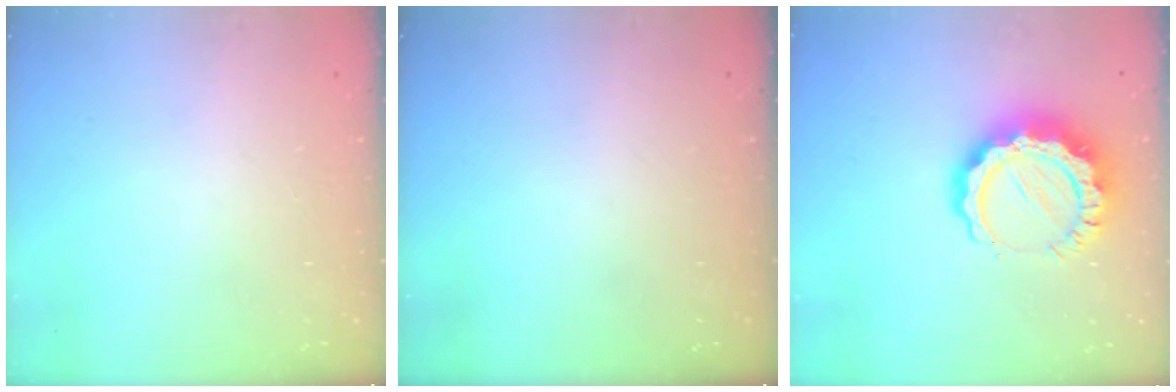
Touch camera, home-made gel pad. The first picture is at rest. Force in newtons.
{"total": 0.0}
{"total": 12.9, "press": 12.9, "slide": 1.0}